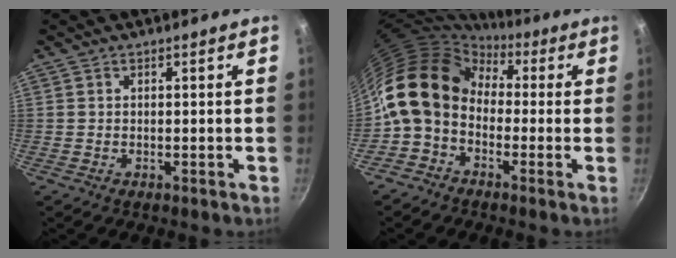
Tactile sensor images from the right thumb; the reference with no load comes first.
{"total": 13.8, "force": [0.0, 10.5, 9.0], "torque": [-0.139, 0.035, -0.025]}